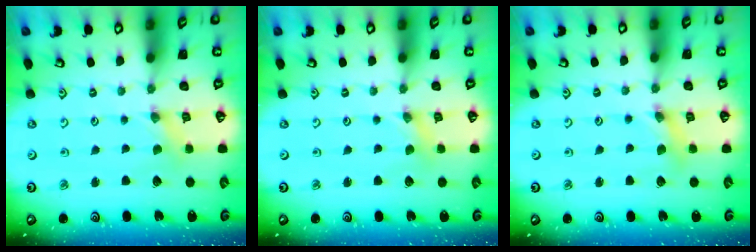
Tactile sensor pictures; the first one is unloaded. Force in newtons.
{"total": 0.9, "press": 0.9, "slide": 0.2}
{"total": 4.1, "press": 4.1, "slide": 0.4}